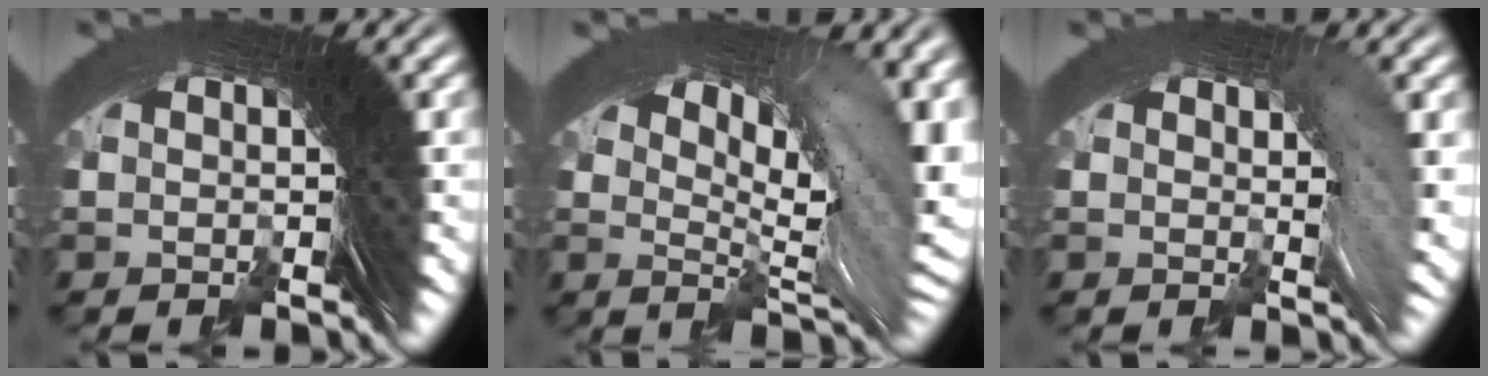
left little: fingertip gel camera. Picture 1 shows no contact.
{"total": 8.1, "force": [2.1, 2.1, 7.5], "torque": [-0.083, 0.002, 0.038]}
{"total": 2.5, "force": [0.3, 0.2, 2.5], "torque": [-0.025, -0.001, 0.007]}